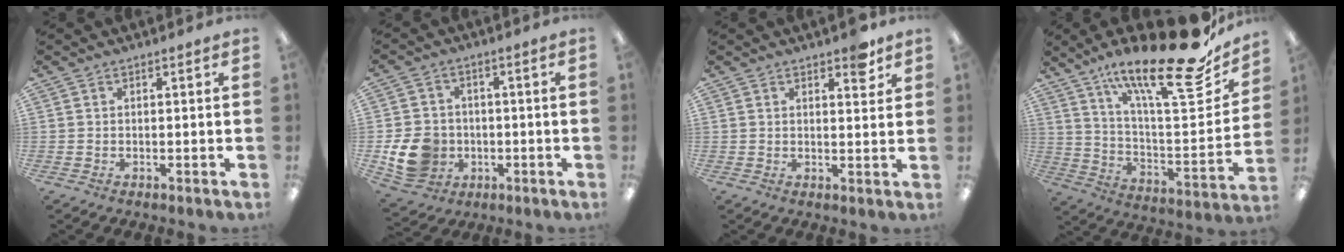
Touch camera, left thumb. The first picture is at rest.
{"total": 10.2, "force": [-2.3, 8.8, 4.5], "torque": [-0.105, 0.013, -0.036]}
{"total": 4.5, "force": [3.2, 1.8, 2.6], "torque": [-0.019, -0.017, 0.048]}
{"total": 25.1, "force": [17.9, 5.7, 16.7], "torque": [-0.253, -0.125, 0.288]}